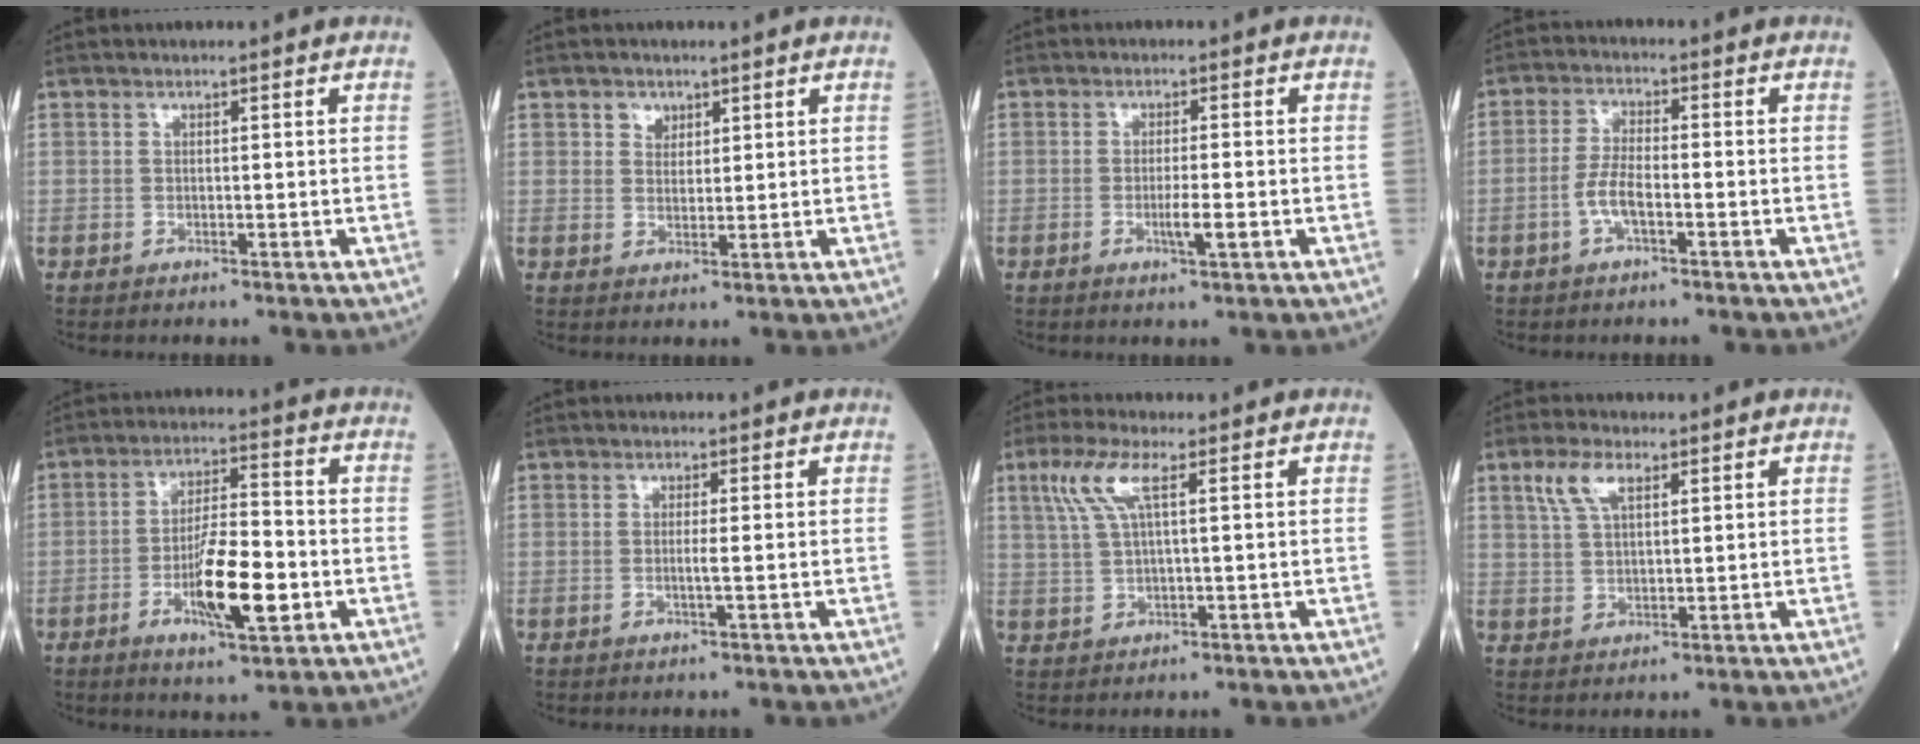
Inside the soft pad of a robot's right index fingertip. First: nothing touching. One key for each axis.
{"total": 2.3, "fx": 1.3, "fy": 1.7, "fz": 0.7, "tx": -0.010, "ty": 0.001, "tz": 0.021}
{"total": 3.0, "fx": -1.0, "fy": 0.0, "fz": 2.9, "tx": -0.051, "ty": -0.004, "tz": -0.016}
{"total": 4.3, "fx": -1.7, "fy": 1.1, "fz": 3.8, "tx": -0.084, "ty": 0.004, "tz": -0.036}
{"total": 10.7, "fx": -3.3, "fy": 2.1, "fz": 10.0, "tx": -0.177, "ty": -0.004, "tz": -0.055}
{"total": 1.3, "fx": -0.2, "fy": -0.3, "fz": 1.2, "tx": -0.024, "ty": -0.001, "tz": -0.007}
{"total": 5.4, "fx": 2.2, "fy": 0.7, "fz": 4.8, "tx": -0.117, "ty": 0.016, "tz": 0.048}
{"total": 5.0, "fx": 2.6, "fy": 1.8, "fz": 3.8, "tx": -0.087, "ty": 0.013, "tz": 0.057}